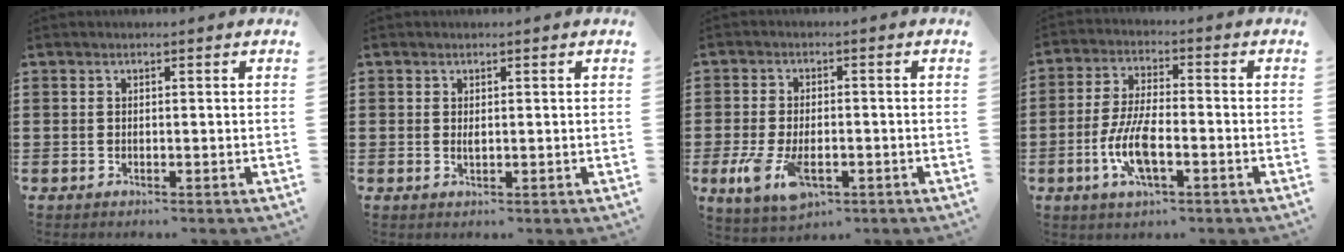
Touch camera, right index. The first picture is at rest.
{"total": 0.9, "force": [0.3, 0.4, 0.8], "torque": [-0.016, 0.003, 0.004]}
{"total": 7.1, "force": [-2.4, 3.5, 5.7], "torque": [-0.135, -0.011, -0.046]}
{"total": 8.4, "force": [-2.7, 2.9, 7.3], "torque": [-0.168, -0.012, -0.054]}